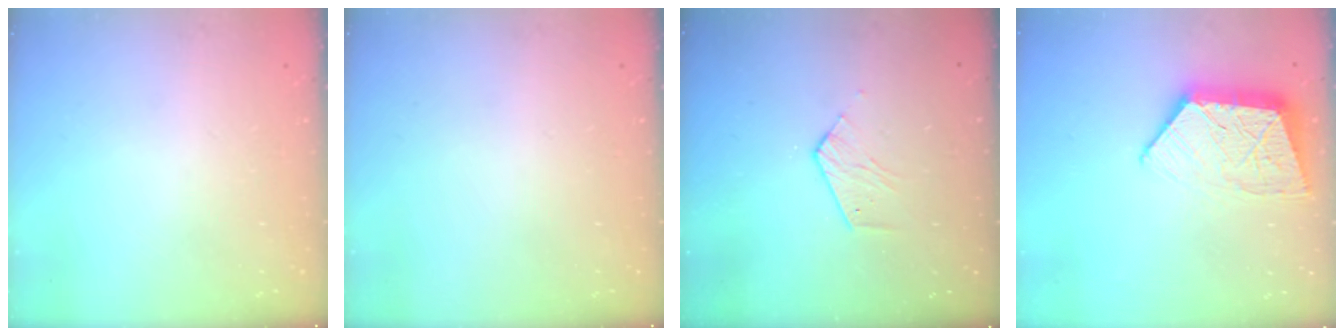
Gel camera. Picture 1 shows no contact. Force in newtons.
{"total": 0.0}
{"total": 3.7, "press": 3.7, "slide": 0.3}
{"total": 13.6, "press": 13.5, "slide": 1.0}